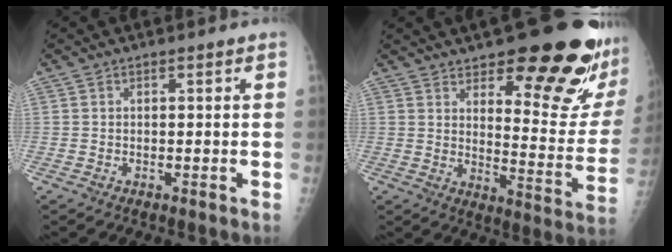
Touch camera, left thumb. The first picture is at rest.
{"total": 22.1, "force": [13.7, 6.3, 16.2], "torque": [-0.177, -0.093, 0.188]}